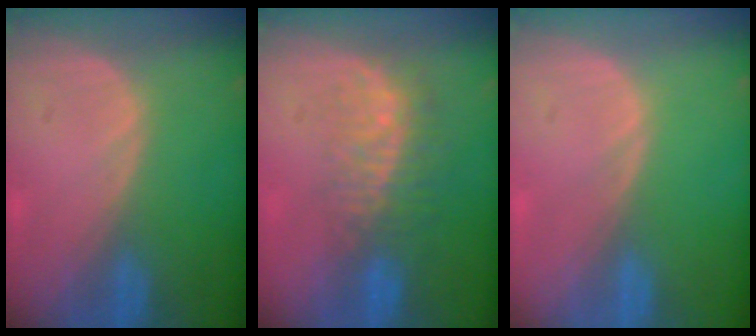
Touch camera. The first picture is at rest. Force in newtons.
{"total": 8.4, "press": 7.2, "slide": 4.3}
{"total": 0.0}